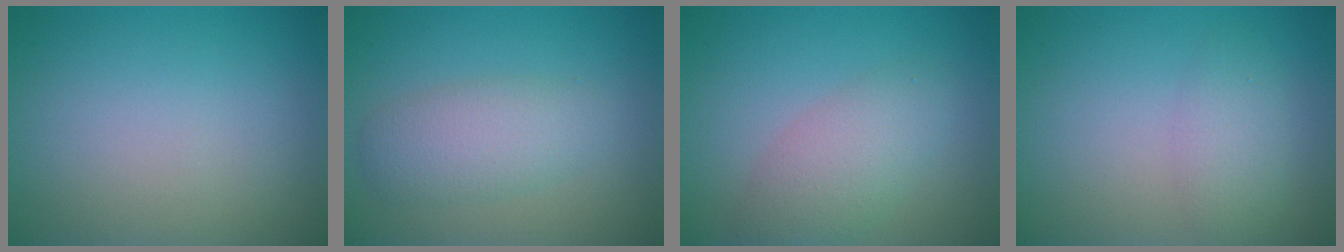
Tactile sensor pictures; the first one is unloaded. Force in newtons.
{"total": 2.2, "press": 2.2, "slide": 0.2}
{"total": 3.9, "press": 3.9, "slide": 0.1}
{"total": 2.5, "press": 2.5, "slide": 0.1}